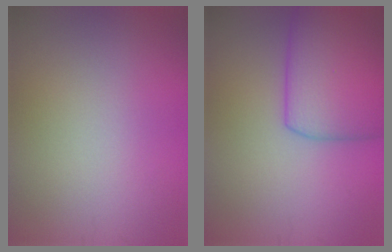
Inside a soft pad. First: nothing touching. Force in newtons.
{"total": 6.6, "press": 6.6, "slide": 0.4}